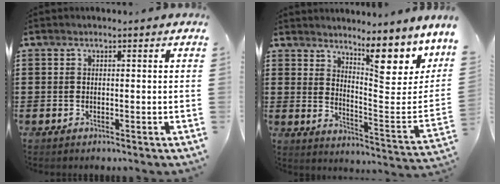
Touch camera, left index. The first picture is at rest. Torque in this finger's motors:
{"motor_torque": [2.04, -0.09, 0.47, 0.15]}